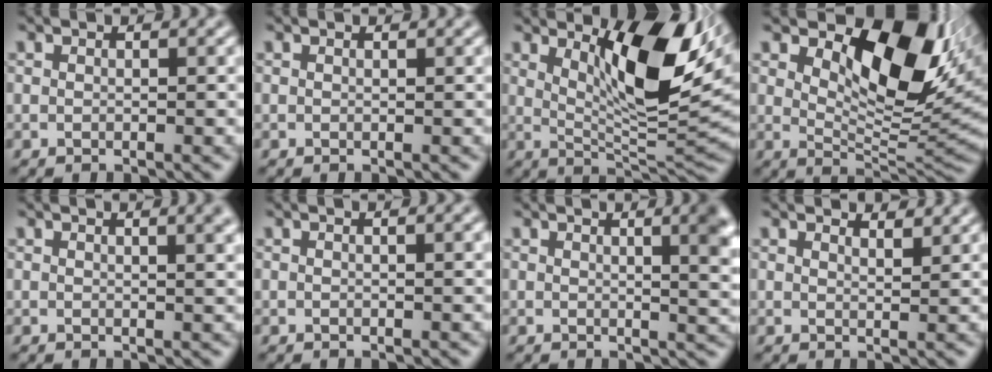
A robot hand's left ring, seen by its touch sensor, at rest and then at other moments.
{"total": 0.0}
{"total": 10.5, "force": [3.8, 3.2, 9.2], "torque": [-0.144, -0.004, 0.076]}
{"total": 10.7, "force": [3.9, 5.2, 8.5], "torque": [-0.129, -0.002, 0.072]}
{"total": 4.2, "force": [2.3, 1.8, 3.1], "torque": [-0.012, 0.025, 0.009]}
{"total": 1.3, "force": [0.4, 0.4, 1.2], "torque": [-0.015, 0.003, 0.001]}
{"total": 6.8, "force": [2.5, 2.7, 5.8], "torque": [-0.021, 0.021, 0.030]}
{"total": 2.6, "force": [2.4, 0.6, 0.8], "torque": [0.000, 0.009, 0.027]}